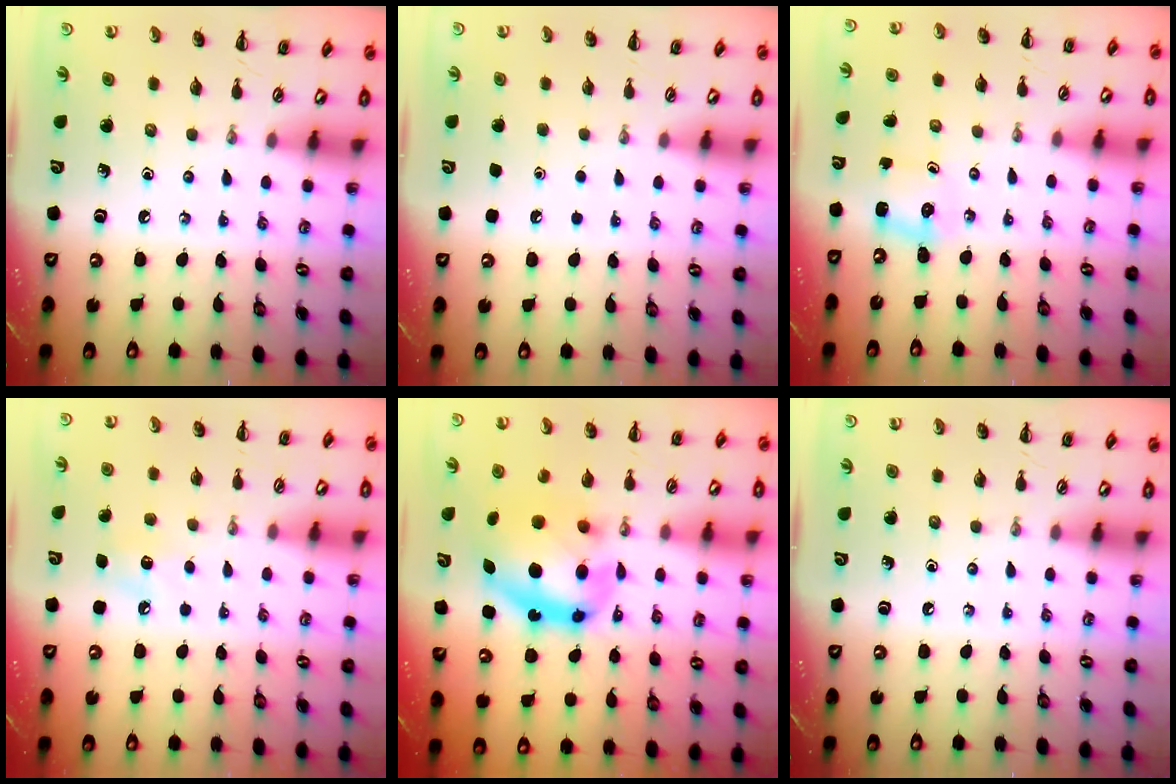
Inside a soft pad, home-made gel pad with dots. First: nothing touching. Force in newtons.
{"total": 1.7, "press": 1.7, "slide": 0.1}
{"total": 2.4, "press": 2.4, "slide": 0.6}
{"total": 6.8, "press": 6.5, "slide": 1.8}
{"total": 10.8, "press": 10.6, "slide": 2.3}
{"total": 0.0}